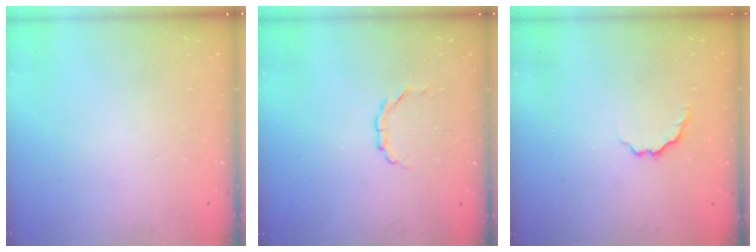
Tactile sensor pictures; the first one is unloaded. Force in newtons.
{"total": 2.7, "press": 2.5, "slide": 1.0}
{"total": 3.4, "press": 3.3, "slide": 0.8}